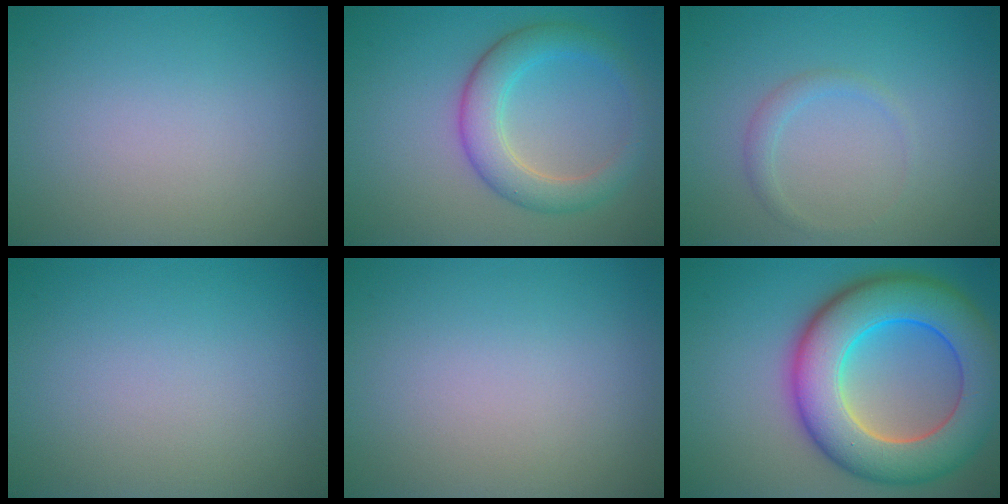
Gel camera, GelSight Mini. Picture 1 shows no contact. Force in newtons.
{"total": 4.5, "press": 4.5, "slide": 0.1}
{"total": 1.2, "press": 1.2, "slide": 0.0}
{"total": 0.0}
{"total": 0.0}
{"total": 11.9, "press": 11.9, "slide": 0.3}